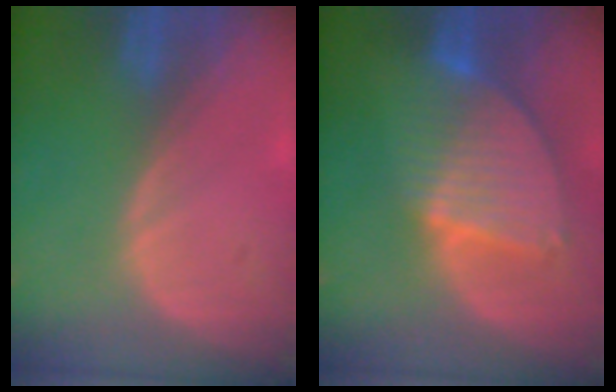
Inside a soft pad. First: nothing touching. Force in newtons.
{"total": 8.6, "press": 7.5, "slide": 4.2}